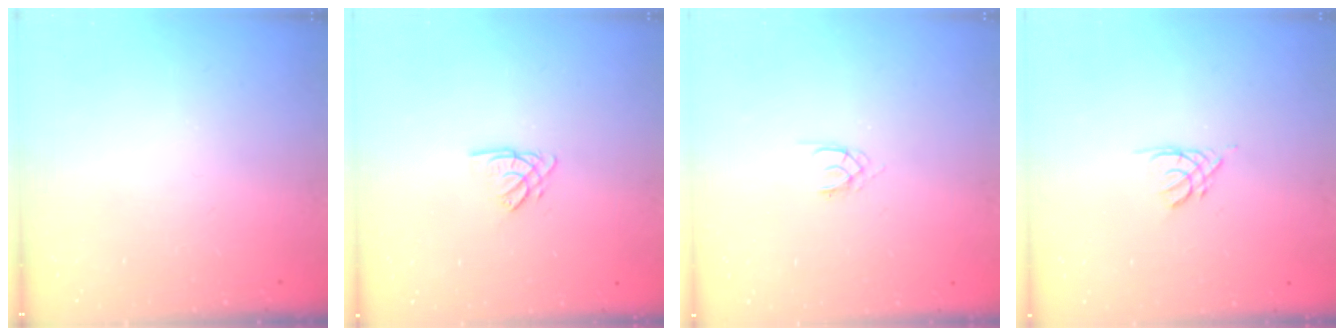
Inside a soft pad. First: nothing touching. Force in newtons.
{"total": 2.7, "press": 2.7, "slide": 0.3}
{"total": 1.3, "press": 1.2, "slide": 0.3}
{"total": 2.1, "press": 2.0, "slide": 0.4}